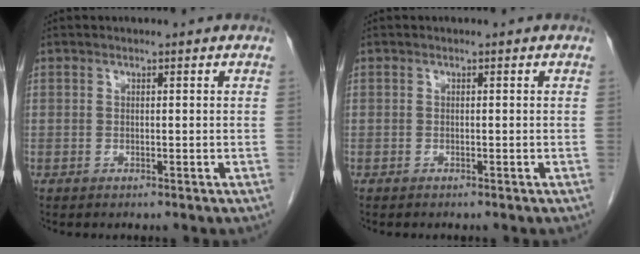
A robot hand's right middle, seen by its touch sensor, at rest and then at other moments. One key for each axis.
{"total": 0.0}